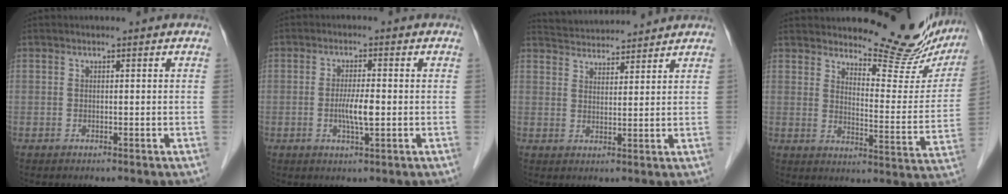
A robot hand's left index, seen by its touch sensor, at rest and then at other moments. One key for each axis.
{"total": 4.0, "fx": -0.7, "fy": 0.5, "fz": 3.9, "tx": -0.078, "ty": -0.005, "tz": -0.014}
{"total": 8.8, "fx": 8.6, "fy": 1.2, "fz": 1.5, "tx": -0.030, "ty": 0.027, "tz": 0.132}
{"total": 16.4, "fx": 14.7, "fy": 3.7, "fz": 6.1, "tx": -0.067, "ty": -0.051, "tz": 0.174}